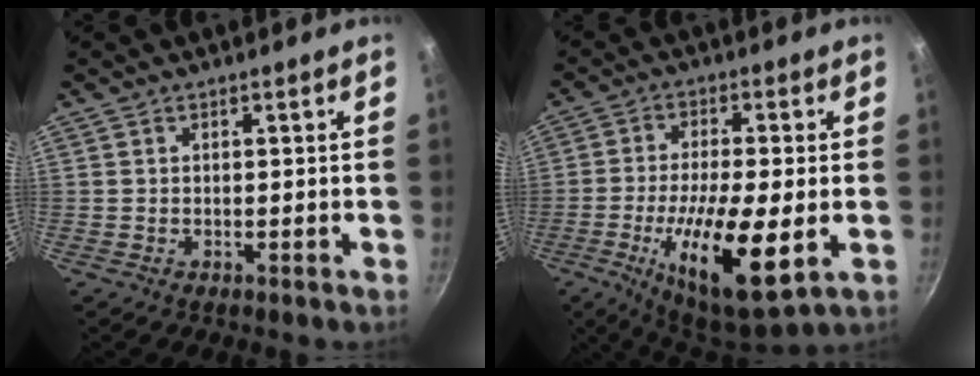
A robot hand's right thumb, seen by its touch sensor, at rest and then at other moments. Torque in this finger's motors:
{"motor_torque": [2.73, 2.27, 2.02, -0.73, 0.51]}